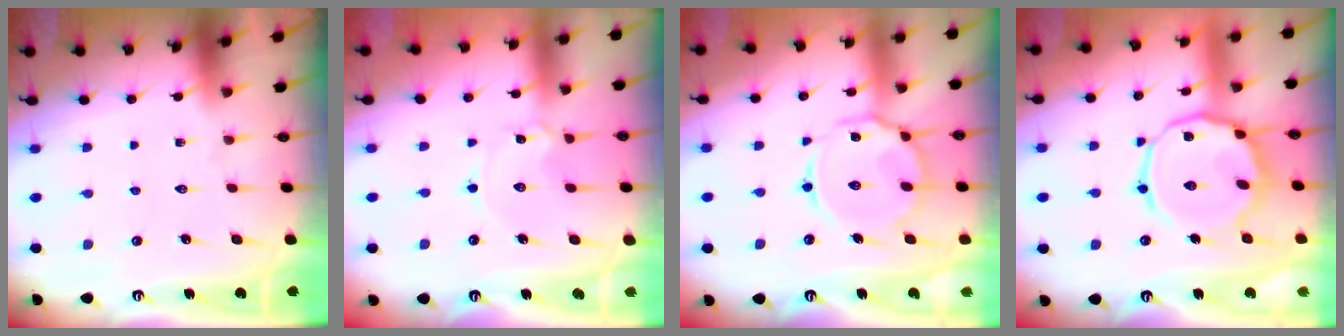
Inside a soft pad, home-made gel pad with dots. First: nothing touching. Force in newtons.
{"total": 1.6, "press": 1.6, "slide": 0.1}
{"total": 12.5, "press": 12.5, "slide": 0.8}
{"total": 15.6, "press": 15.5, "slide": 1.2}